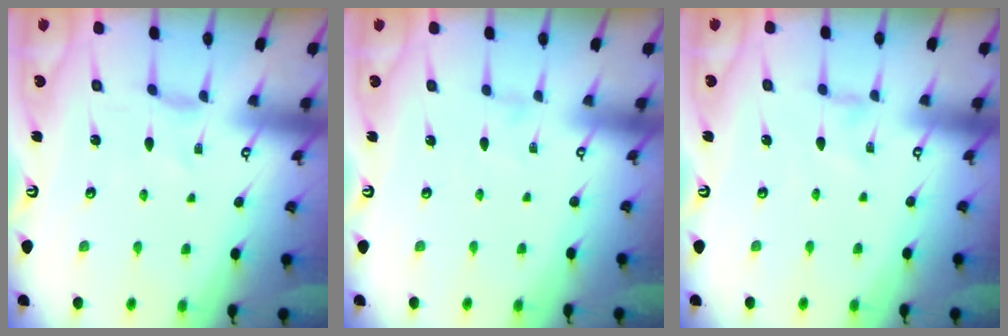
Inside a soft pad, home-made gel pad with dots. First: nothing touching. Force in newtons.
{"total": 0.0}
{"total": 0.0}